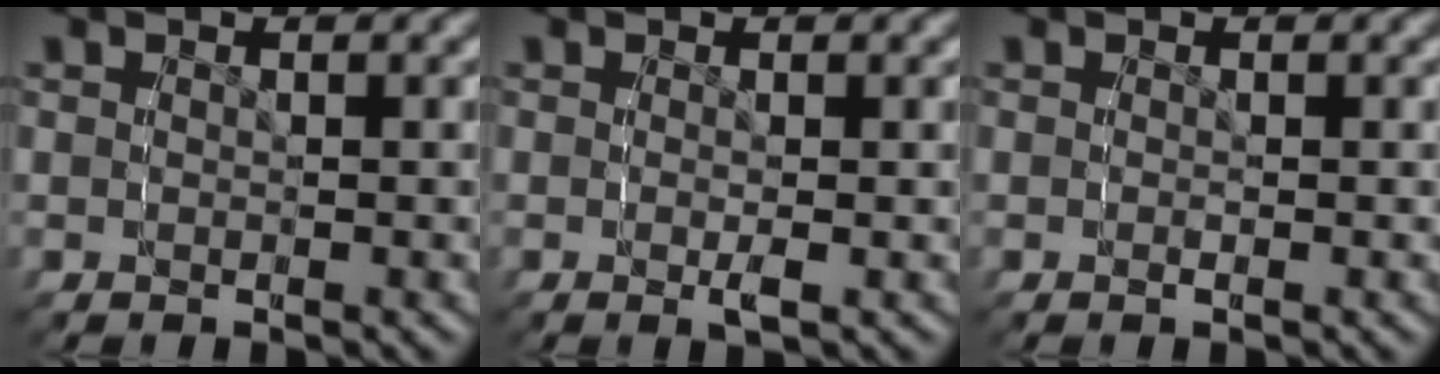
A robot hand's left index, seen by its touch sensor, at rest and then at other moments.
{"total": 0.8, "force": [-0.2, -0.2, 0.7], "torque": [-0.019, -0.003, -0.003]}
{"total": 0.0}